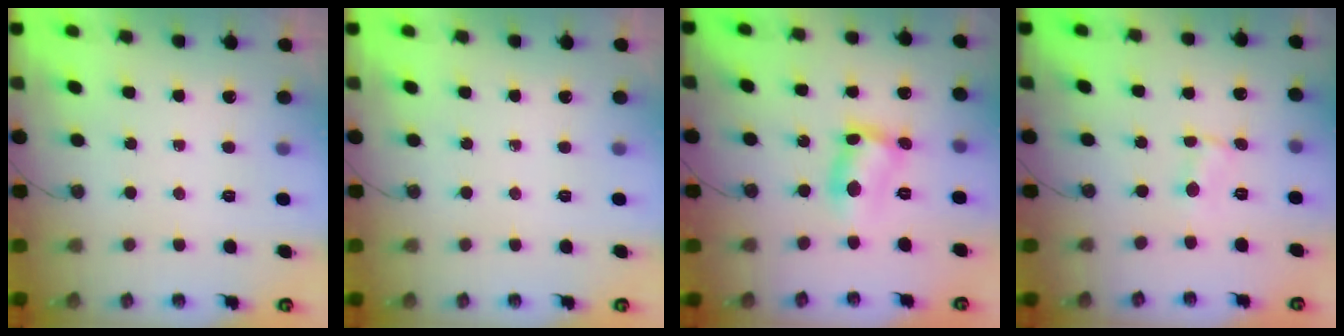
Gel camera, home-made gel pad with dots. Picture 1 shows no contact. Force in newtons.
{"total": 0.0}
{"total": 9.4, "press": 9.3, "slide": 0.6}
{"total": 0.5, "press": 0.5, "slide": 0.1}